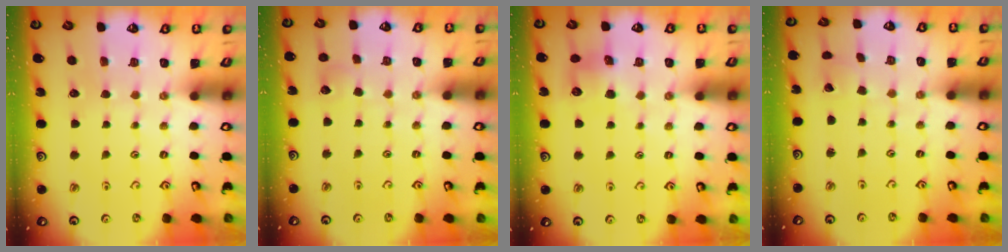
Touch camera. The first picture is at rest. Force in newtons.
{"total": 4.3, "press": 4.3, "slide": 0.4}
{"total": 6.6, "press": 6.6, "slide": 0.8}
{"total": 1.0, "press": 1.0, "slide": 0.1}